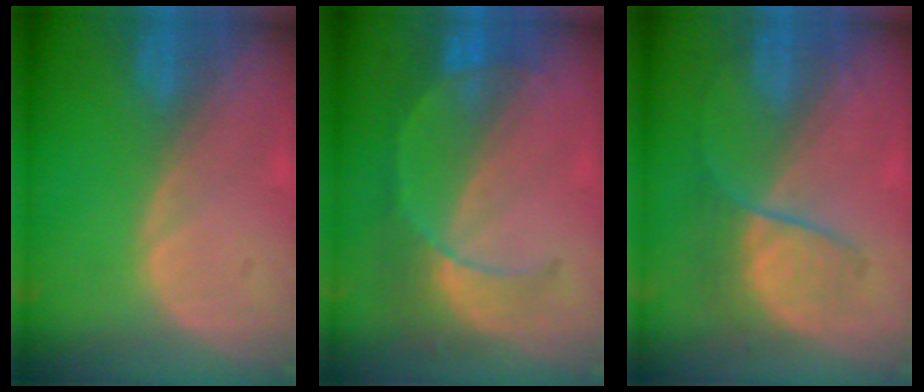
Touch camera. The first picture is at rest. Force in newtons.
{"total": 8.0, "press": 7.0, "slide": 3.8}
{"total": 6.3, "press": 5.9, "slide": 2.3}